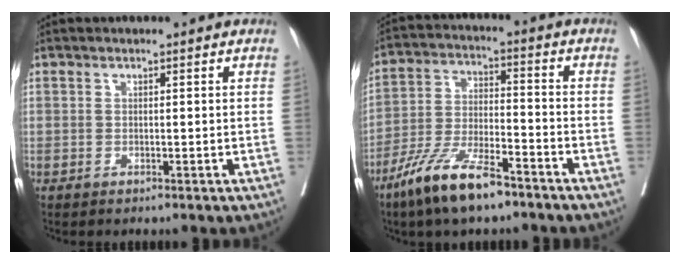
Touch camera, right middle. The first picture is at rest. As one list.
[{"total": 11.8, "force": [-8.2, 2.5, 8.0], "torque": [-0.161, -0.018, -0.156]}]